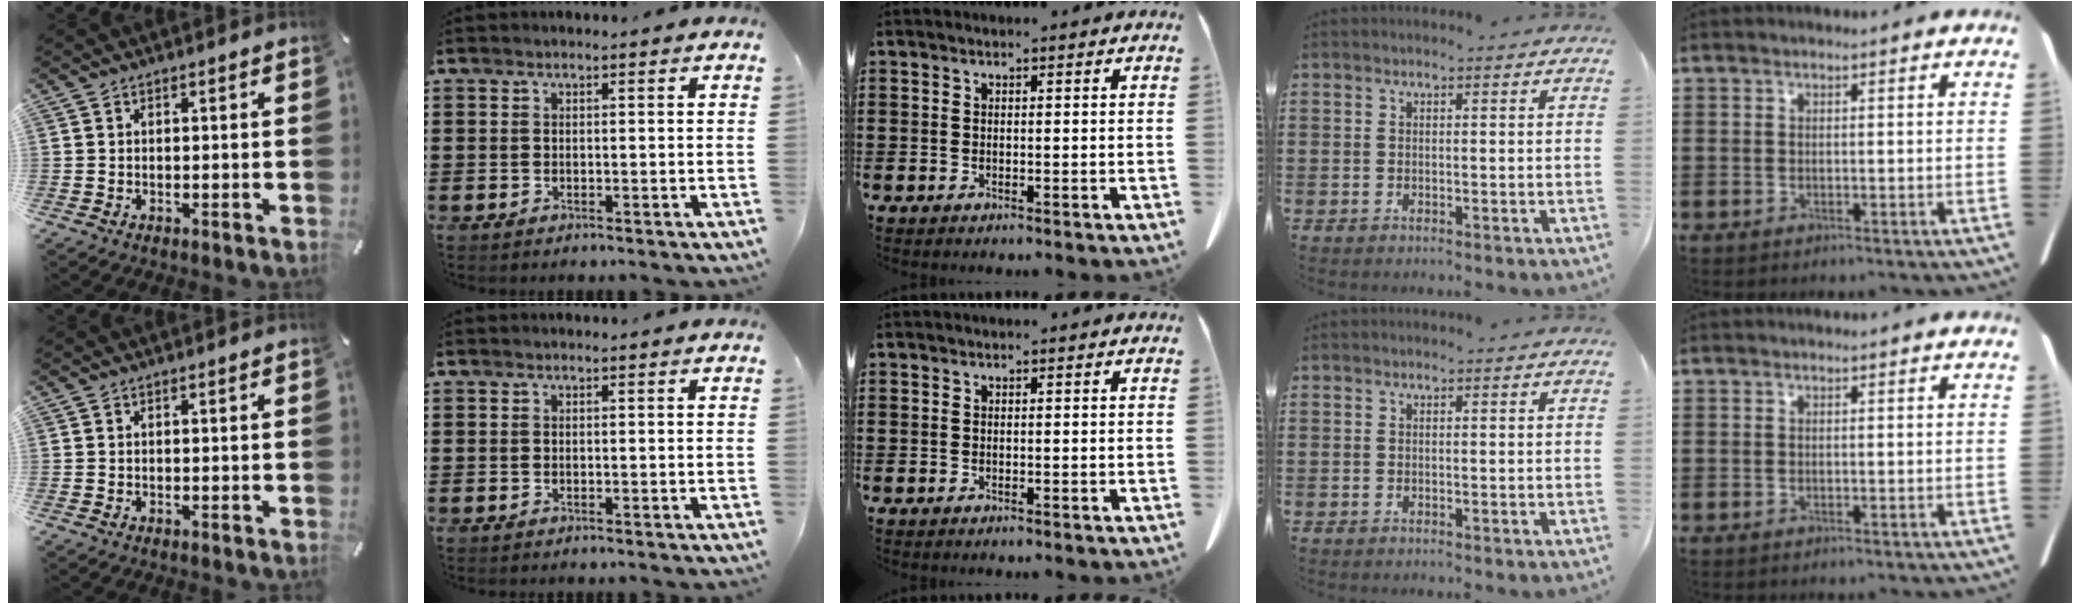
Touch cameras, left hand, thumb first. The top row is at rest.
{}